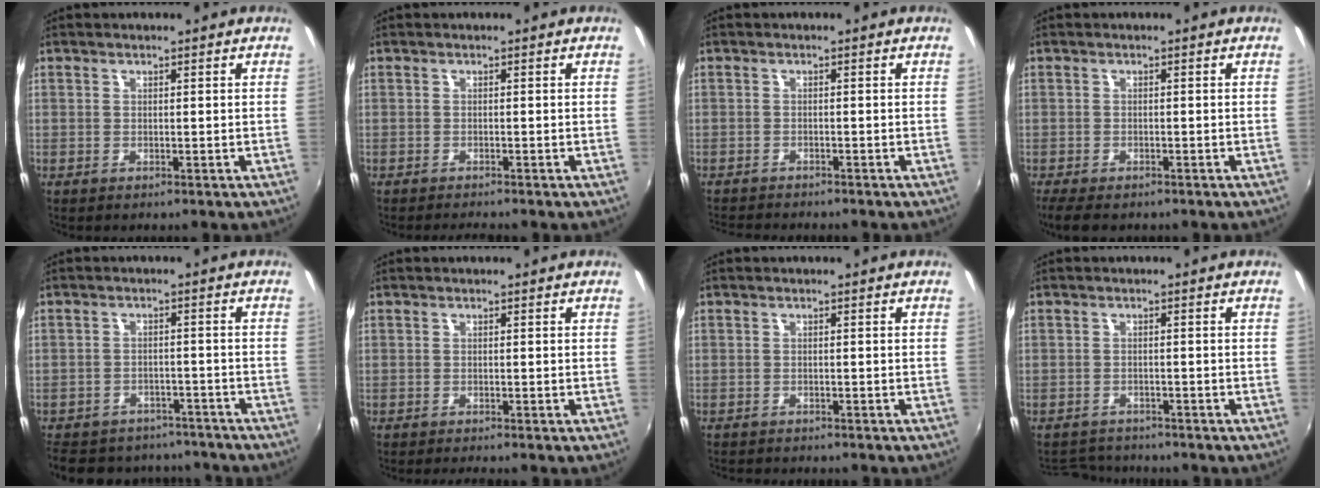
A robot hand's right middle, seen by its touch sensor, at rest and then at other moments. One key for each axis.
{"total": 2.2, "fx": -2.1, "fy": -0.2, "fz": 0.8, "tx": -0.021, "ty": -0.015, "tz": -0.037}
{"total": 4.5, "fx": -4.3, "fy": 0.5, "fz": 1.3, "tx": -0.037, "ty": -0.016, "tz": -0.072}
{"total": 5.1, "fx": -4.0, "fy": 1.7, "fz": 2.7, "tx": -0.064, "ty": -0.024, "tz": -0.070}
{"total": 17.0, "fx": -14.2, "fy": 7.7, "fz": 5.4, "tx": -0.130, "ty": 0.025, "tz": -0.183}
{"total": 1.7, "fx": -1.6, "fy": -0.2, "fz": 0.7, "tx": -0.014, "ty": -0.013, "tz": -0.028}
{"total": 3.2, "fx": -3.0, "fy": 0.5, "fz": 0.8, "tx": -0.026, "ty": -0.014, "tz": -0.049}
{"total": 4.8, "fx": -4.6, "fy": 1.5, "fz": 0.3, "tx": -0.022, "ty": 0.004, "tz": -0.077}